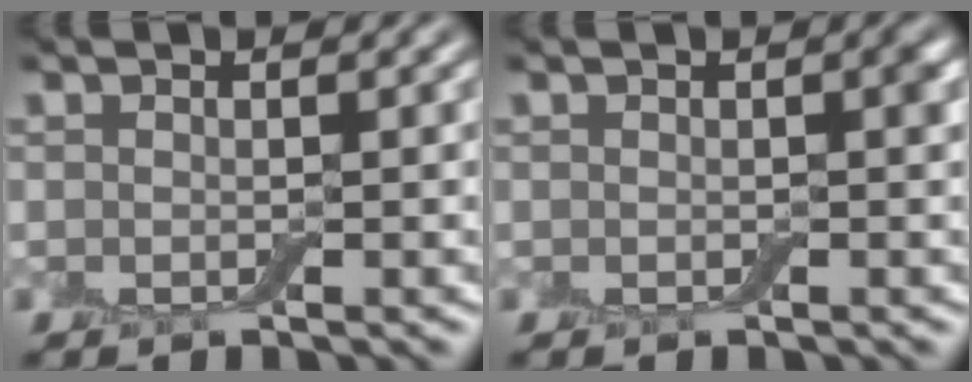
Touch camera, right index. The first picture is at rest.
{"total": 0.7, "force": [0.0, 0.2, 0.6], "torque": [-0.005, 0.001, 0.001]}